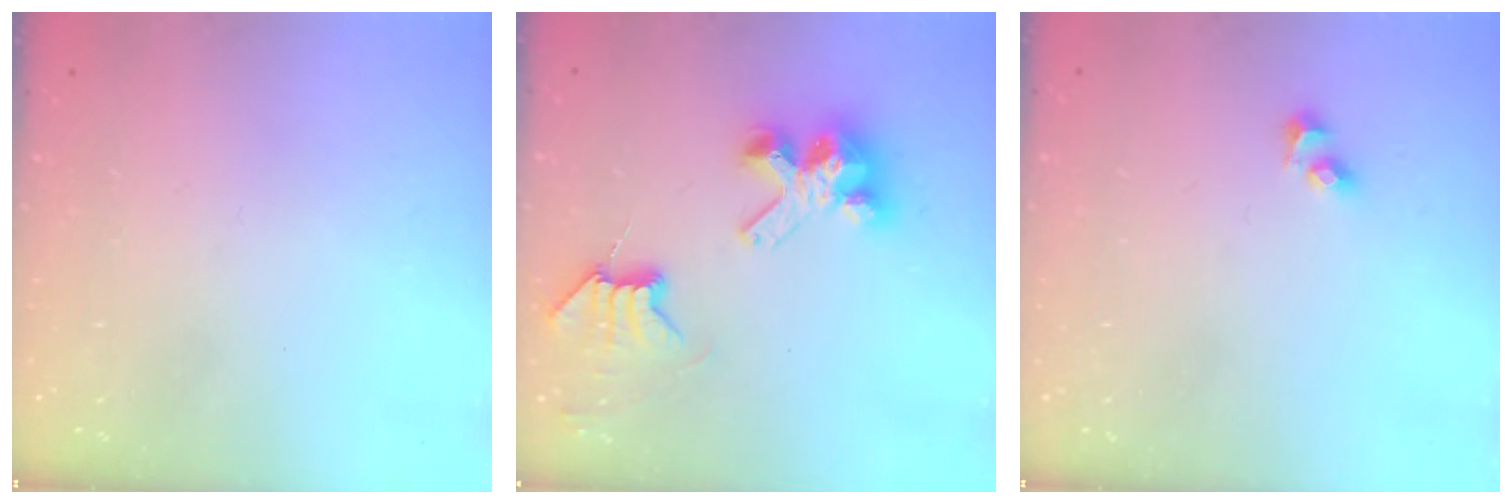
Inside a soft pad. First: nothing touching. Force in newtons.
{"total": 7.4, "press": 7.4, "slide": 0.2}
{"total": 2.7, "press": 2.4, "slide": 1.1}